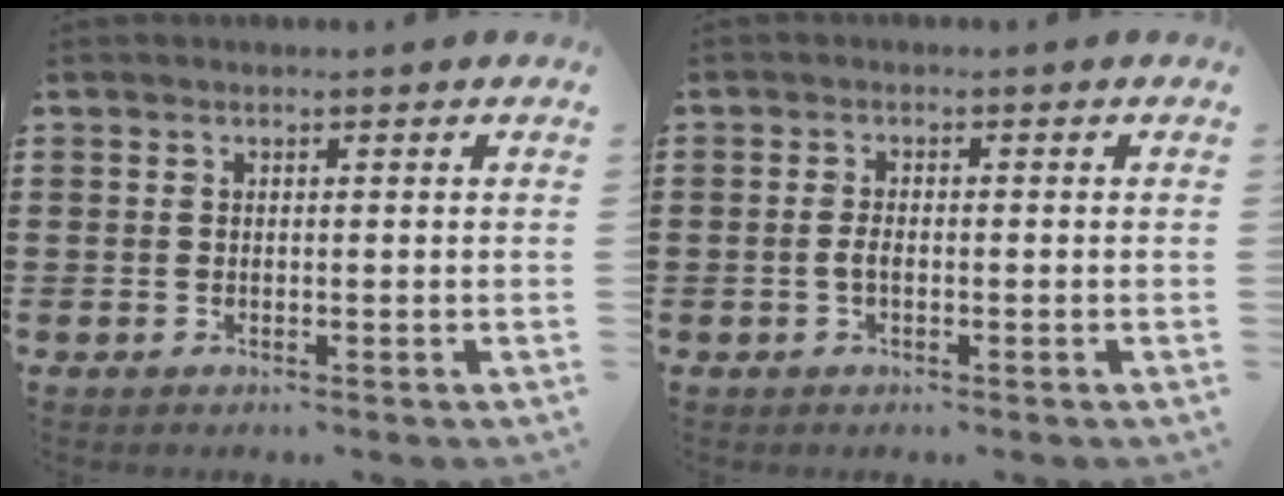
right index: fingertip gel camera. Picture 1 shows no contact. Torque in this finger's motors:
{"motor_torque": [-0.02, 0.05, 0.16, 0.07]}